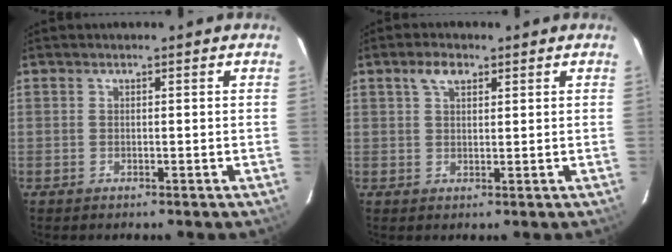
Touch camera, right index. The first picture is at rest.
{"total": 3.3, "force": [1.8, 1.8, 2.1], "torque": [-0.038, 0.010, 0.032]}